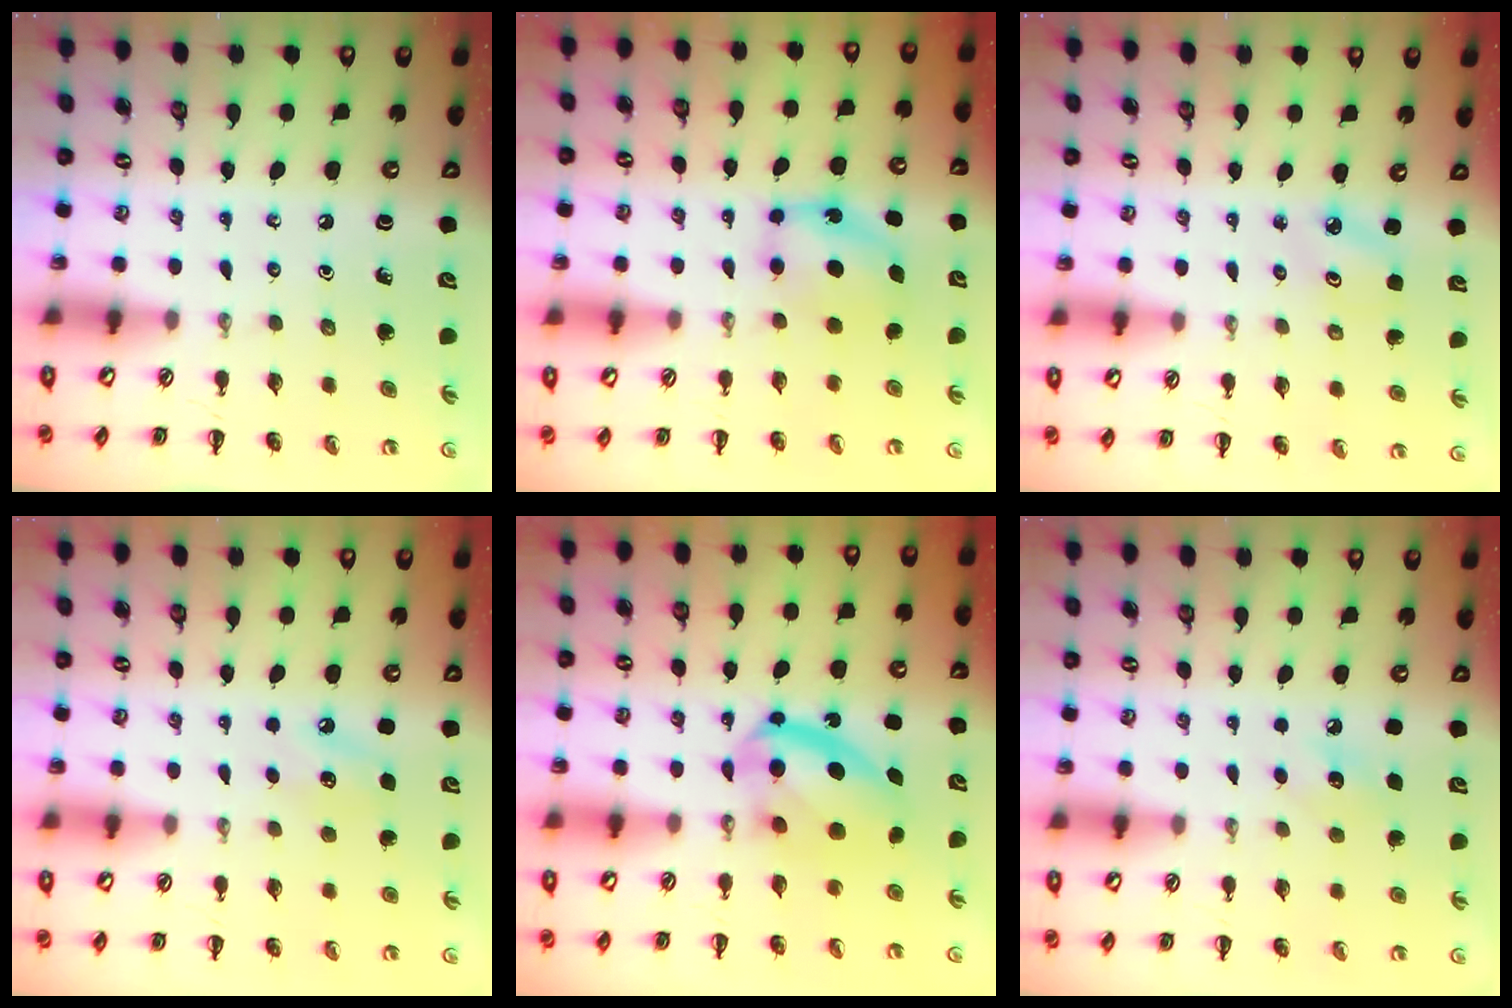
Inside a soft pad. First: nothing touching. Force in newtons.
{"total": 5.8, "press": 5.8, "slide": 0.9}
{"total": 2.5, "press": 2.4, "slide": 0.5}
{"total": 6.9, "press": 6.7, "slide": 1.6}
{"total": 12.0, "press": 11.7, "slide": 3.0}
{"total": 7.8, "press": 7.5, "slide": 2.1}